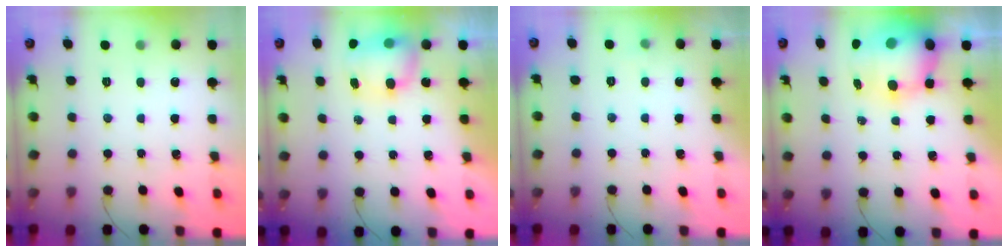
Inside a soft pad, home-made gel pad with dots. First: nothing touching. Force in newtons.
{"total": 7.7, "press": 7.6, "slide": 1.3}
{"total": 2.5, "press": 2.4, "slide": 1.0}
{"total": 14.0, "press": 13.6, "slide": 3.4}